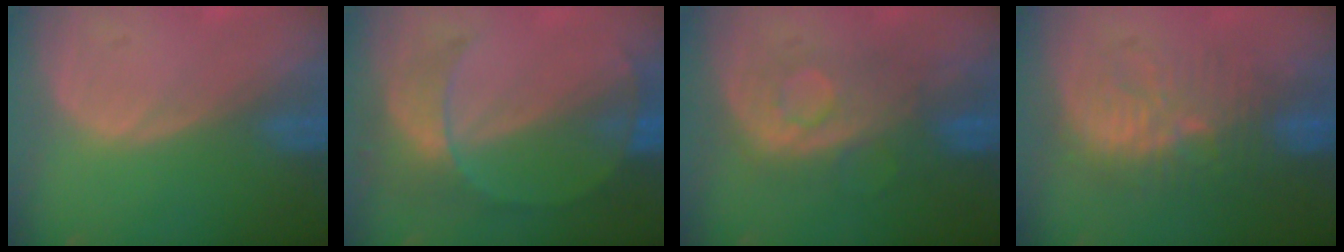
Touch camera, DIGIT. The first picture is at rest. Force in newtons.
{"total": 7.6, "press": 6.7, "slide": 3.6}
{"total": 7.9, "press": 7.9, "slide": 0.1}
{"total": 9.2, "press": 8.9, "slide": 2.1}